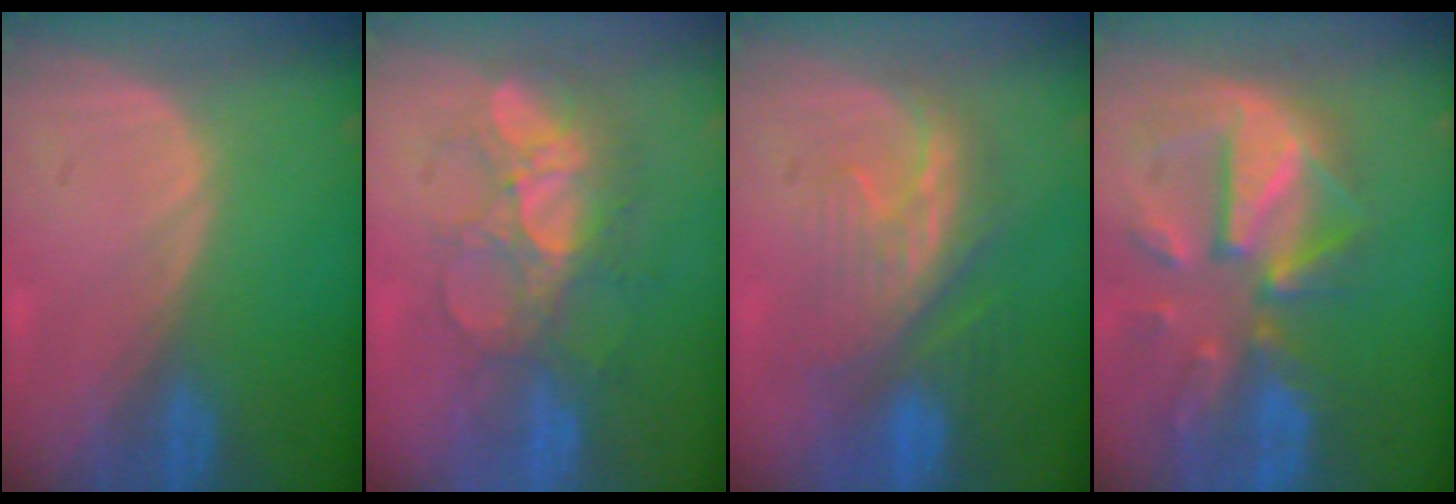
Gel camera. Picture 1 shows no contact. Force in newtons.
{"total": 8.4, "press": 8.1, "slide": 2.2}
{"total": 8.5, "press": 8.3, "slide": 1.9}
{"total": 12.1, "press": 10.5, "slide": 5.9}